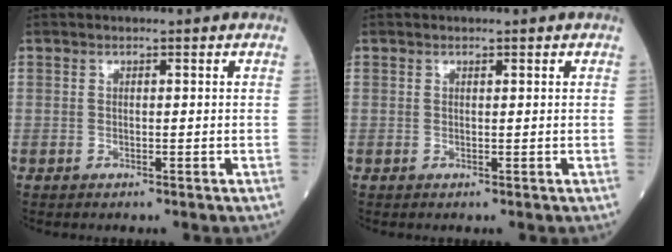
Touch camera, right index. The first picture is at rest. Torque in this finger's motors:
{"motor_torque": [-0.20, -0.05, -0.08, 0.01]}